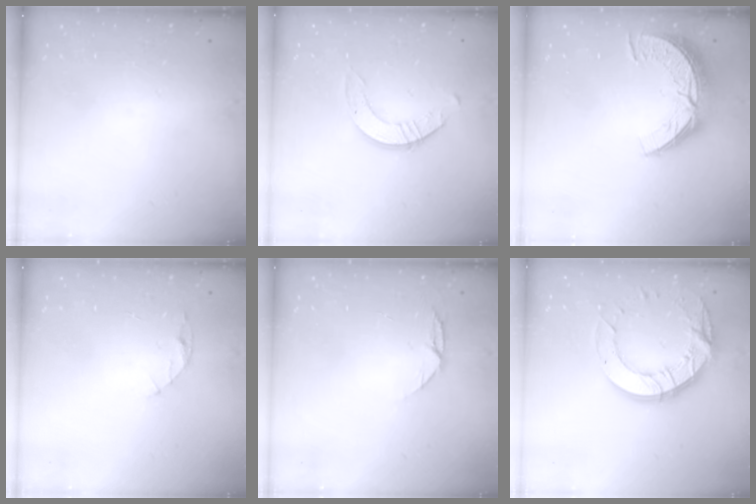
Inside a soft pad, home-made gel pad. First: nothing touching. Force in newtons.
{"total": 2.5, "press": 2.5, "slide": 0.3}
{"total": 9.7, "press": 9.7, "slide": 0.7}
{"total": 4.3, "press": 4.3, "slide": 0.5}
{"total": 4.8, "press": 4.8, "slide": 0.6}
{"total": 15.8, "press": 15.8, "slide": 1.1}